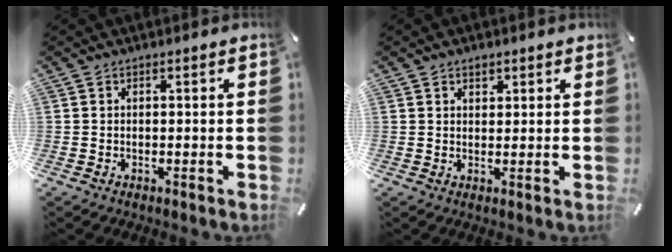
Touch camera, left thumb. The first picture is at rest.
{"total": 1.7, "force": [1.2, 1.1, 0.4], "torque": [0.009, -0.006, 0.018]}